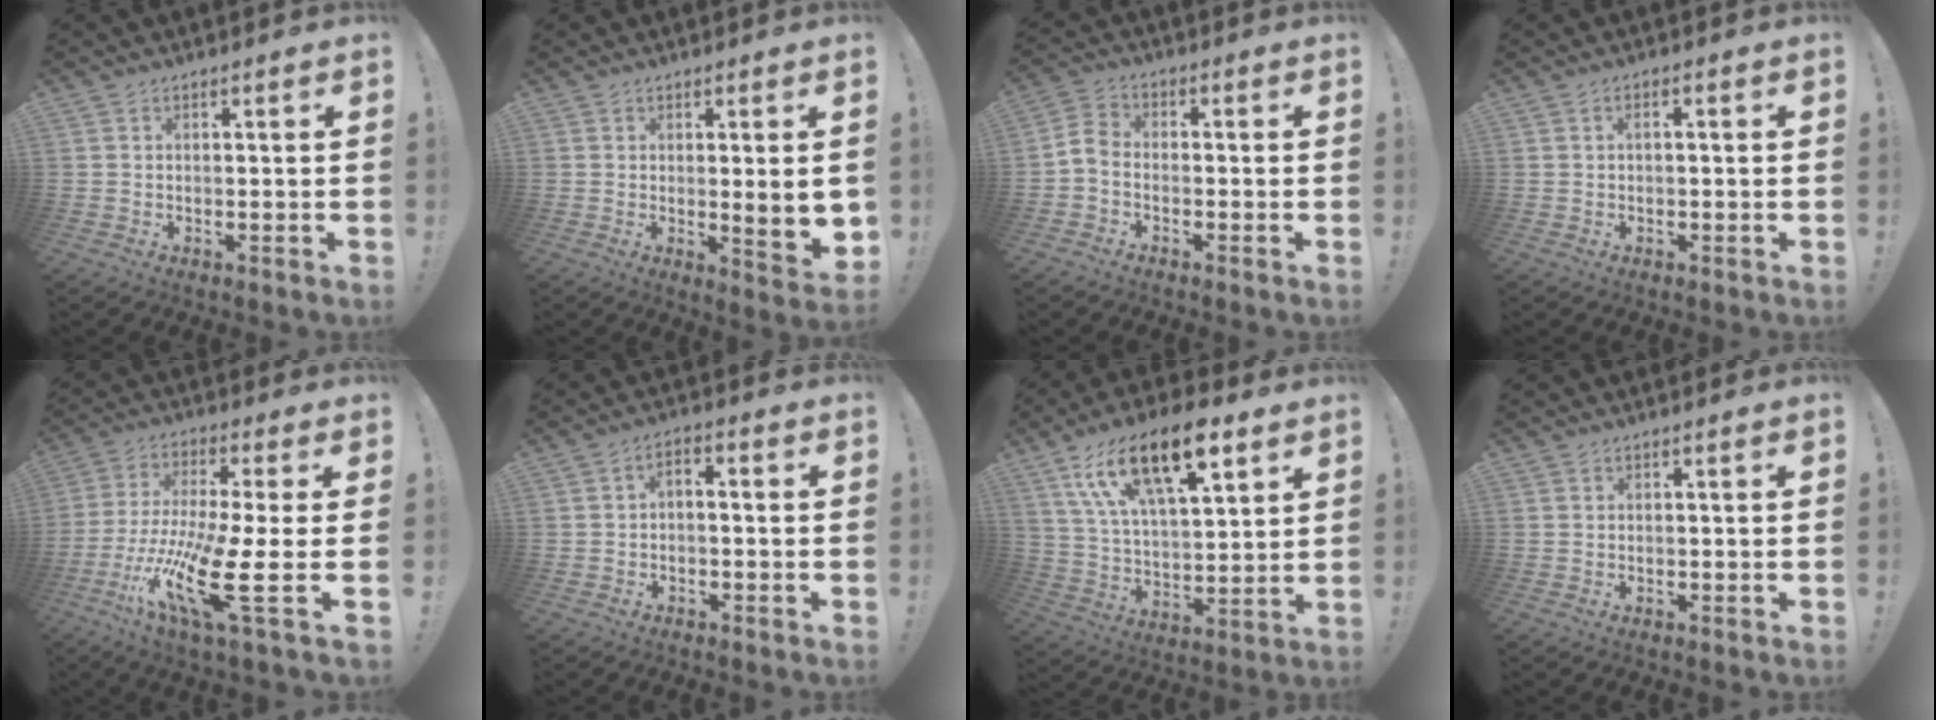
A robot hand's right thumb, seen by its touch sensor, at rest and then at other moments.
{"total": 6.8, "force": [1.1, 0.3, 6.7], "torque": [-0.084, -0.020, 0.018]}
{"total": 4.8, "force": [-2.2, 3.1, 2.9], "torque": [-0.062, 0.014, -0.036]}
{"total": 1.5, "force": [-0.4, 0.4, 1.4], "torque": [-0.028, 0.006, -0.007]}
{"total": 18.9, "force": [-6.9, 3.0, 17.4], "torque": [-0.347, 0.014, -0.115]}
{"total": 2.9, "force": [-2.0, 1.1, 1.8], "torque": [-0.040, 0.004, -0.038]}
{"total": 20.6, "force": [11.1, 8.9, 14.8], "torque": [-0.262, -0.053, 0.188]}
{"total": 0.0}